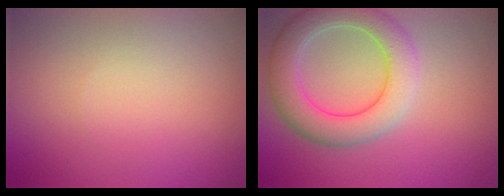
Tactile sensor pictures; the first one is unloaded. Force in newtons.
{"total": 6.0, "press": 6.0, "slide": 0.1}